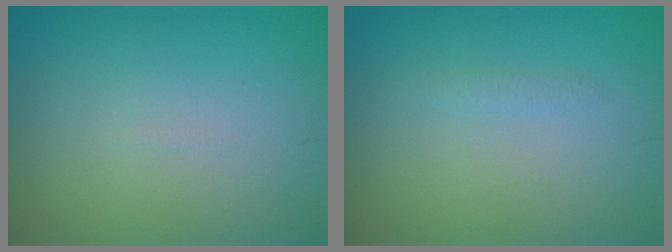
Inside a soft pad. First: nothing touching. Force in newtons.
{"total": 0.6, "press": 0.6, "slide": 0.1}